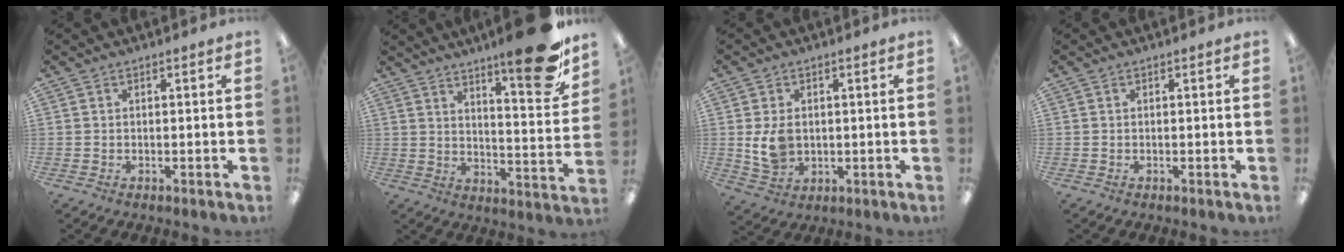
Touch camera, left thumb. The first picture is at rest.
{"total": 17.6, "force": [12.3, 3.7, 12.0], "torque": [-0.159, -0.087, 0.193]}
{"total": 6.6, "force": [0.3, 4.8, 4.5], "torque": [-0.095, 0.001, 0.006]}
{"total": 0.0}